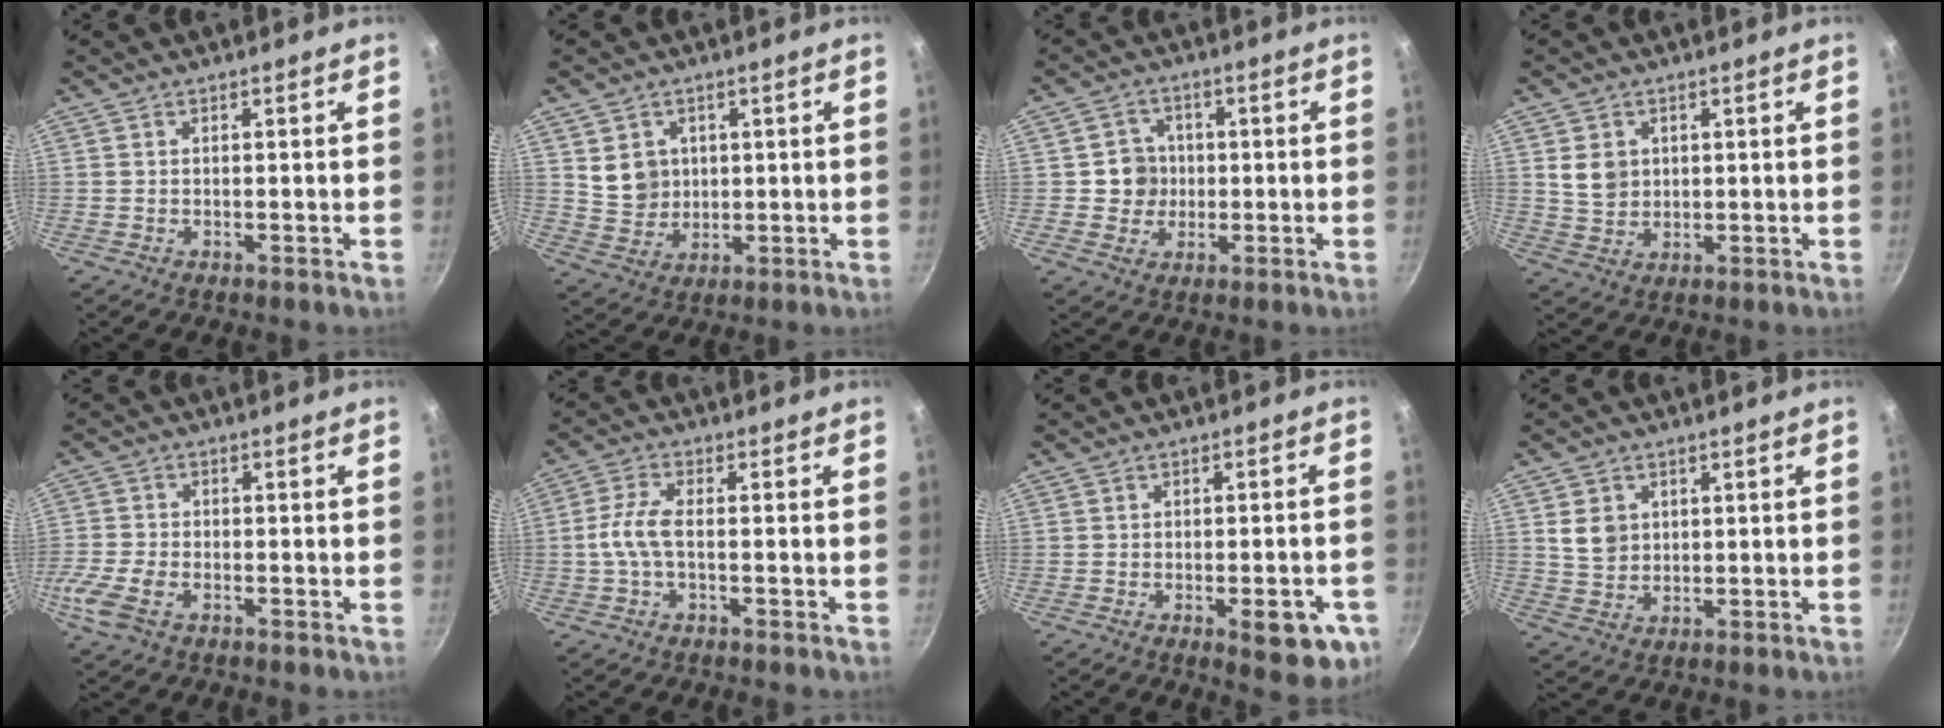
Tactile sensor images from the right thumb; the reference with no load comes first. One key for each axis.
{"total": 6.1, "fx": 1.8, "fy": 5.3, "fz": 2.5, "tx": -0.020, "ty": -0.013, "tz": 0.042}
{"total": 5.9, "fx": -0.1, "fy": 5.7, "fz": 1.7, "tx": 0.007, "ty": 0.011, "tz": -0.004}
{"total": 5.1, "fx": 1.4, "fy": 4.2, "fz": 2.6, "tx": -0.028, "ty": -0.009, "tz": 0.033}
{"total": 6.6, "fx": -3.1, "fy": 3.7, "fz": 4.5, "tx": -0.115, "ty": 0.005, "tz": -0.061}
{"total": 5.2, "fx": -0.7, "fy": 2.1, "fz": 4.8, "tx": -0.115, "ty": 0.012, "tz": -0.020}
{"total": 8.3, "fx": -3.7, "fy": 3.0, "fz": 6.8, "tx": -0.069, "ty": 0.012, "tz": -0.040}
{"total": 5.0, "fx": 1.4, "fy": 4.1, "fz": 2.4, "tx": -0.026, "ty": -0.008, "tz": 0.033}